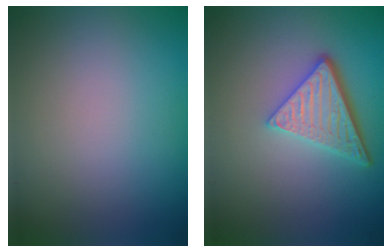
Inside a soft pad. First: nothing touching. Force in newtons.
{"total": 4.7, "press": 3.5, "slide": 3.1}